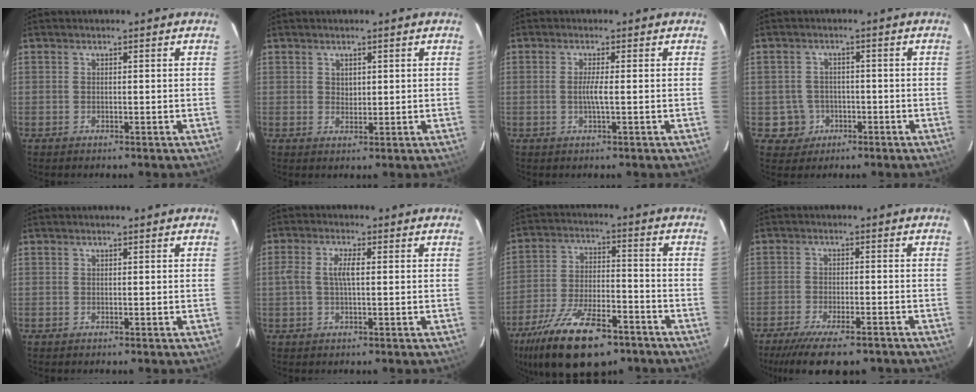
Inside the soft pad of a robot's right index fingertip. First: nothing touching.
{"total": 1.7, "force": [0.7, 1.4, 0.7], "torque": [-0.006, 0.003, 0.014]}
{"total": 2.4, "force": [-0.4, -0.3, 2.3], "torque": [-0.043, -0.003, -0.010]}
{"total": 5.1, "force": [-1.6, 4.8, 0.2], "torque": [-0.014, 0.023, -0.018]}
{"total": 0.0}
{"total": 4.0, "force": [0.1, 1.2, 3.8], "torque": [-0.075, 0.005, 0.002]}
{"total": 20.4, "force": [-13.8, 7.9, 12.7], "torque": [-0.254, -0.031, -0.226]}
{"total": 13.5, "force": [-10.7, 3.6, 7.5], "torque": [-0.160, -0.038, -0.167]}